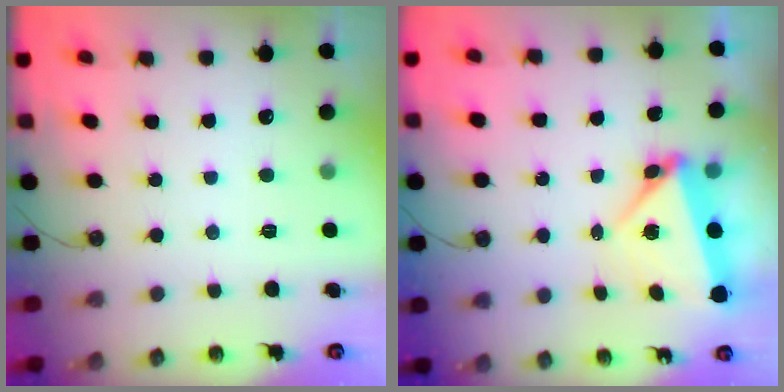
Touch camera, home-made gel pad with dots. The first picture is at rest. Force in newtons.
{"total": 6.1, "press": 5.2, "slide": 3.2}